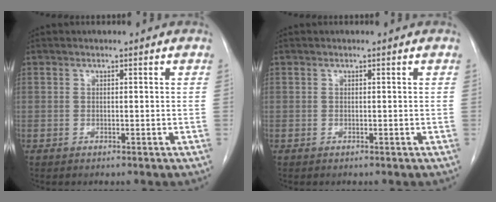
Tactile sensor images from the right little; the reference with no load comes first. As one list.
[{"total": 0.0}]